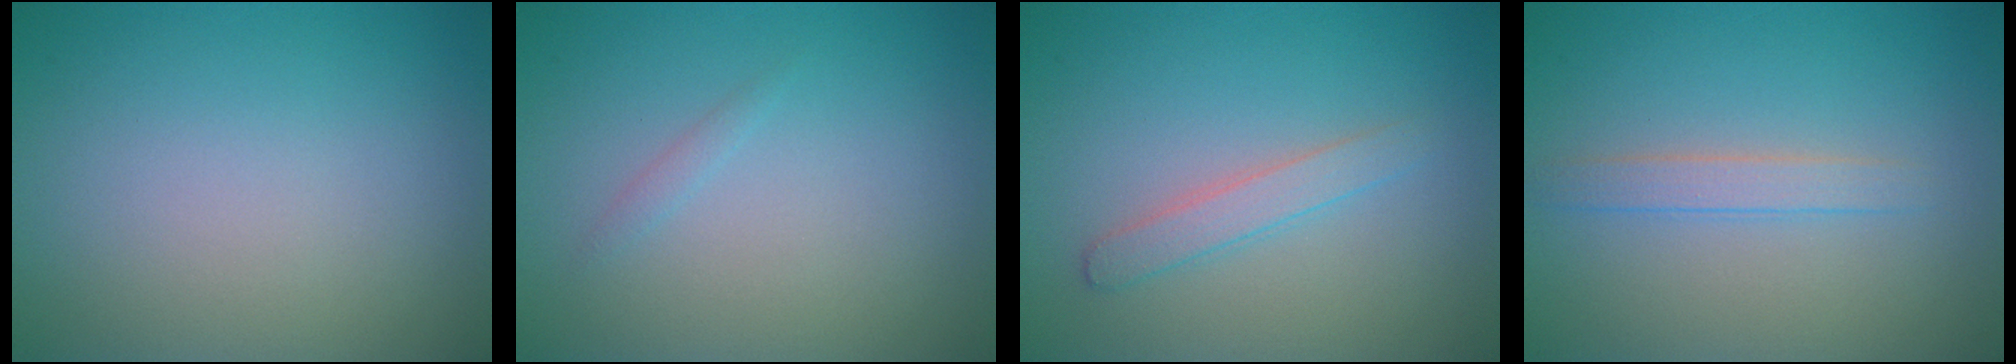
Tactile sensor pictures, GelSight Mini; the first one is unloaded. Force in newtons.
{"total": 0.5, "press": 0.5, "slide": 0.0}
{"total": 1.7, "press": 1.7, "slide": 0.1}
{"total": 1.7, "press": 1.7, "slide": 0.1}